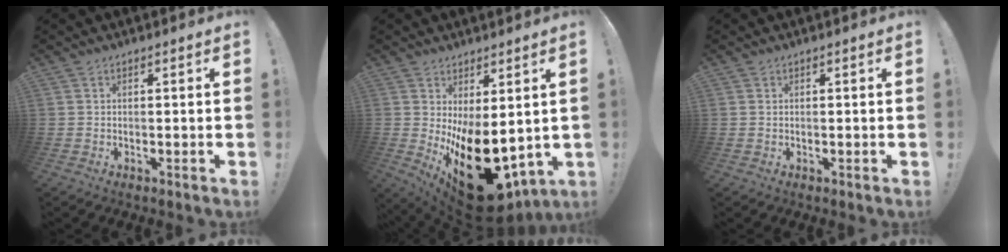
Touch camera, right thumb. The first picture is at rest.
{"total": 19.8, "force": [-4.7, 9.8, 16.6], "torque": [-0.221, 0.013, -0.051]}
{"total": 0.5, "force": [0.2, 0.4, 0.2], "torque": [-0.010, 0.004, 0.006]}